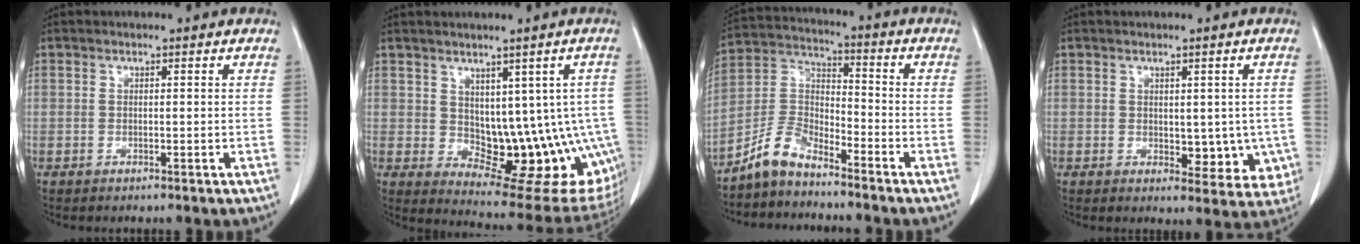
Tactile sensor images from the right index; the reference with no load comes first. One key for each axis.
{"total": 14.4, "fx": -1.1, "fy": 8.0, "fz": 12.0, "tx": -0.116, "ty": 0.005, "tz": 0.005}
{"total": 7.3, "fx": -6.3, "fy": 2.5, "fz": 2.7, "tx": -0.063, "ty": 0.017, "tz": -0.127}
{"total": 6.7, "fx": -0.8, "fy": 4.0, "fz": 5.3, "tx": -0.037, "ty": -0.006, "tz": -0.001}